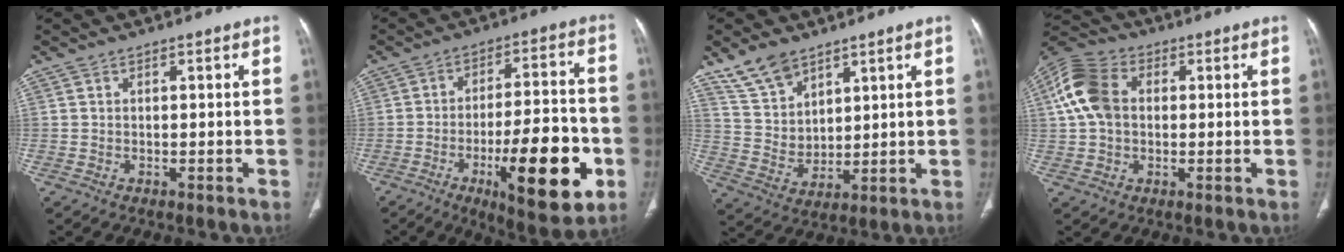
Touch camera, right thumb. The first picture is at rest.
{"total": 20.1, "force": [-6.9, 6.2, 17.8], "torque": [-0.251, 0.022, -0.093]}
{"total": 9.3, "force": [6.8, 5.1, 3.7], "torque": [-0.054, -0.035, 0.143]}
{"total": 11.2, "force": [1.5, 8.1, 7.6], "torque": [-0.150, 0.027, 0.021]}